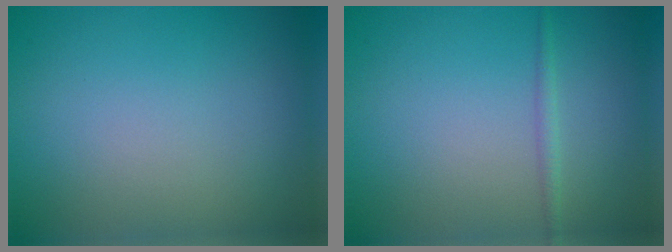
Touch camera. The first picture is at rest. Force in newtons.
{"total": 1.0, "press": 1.0, "slide": 0.0}